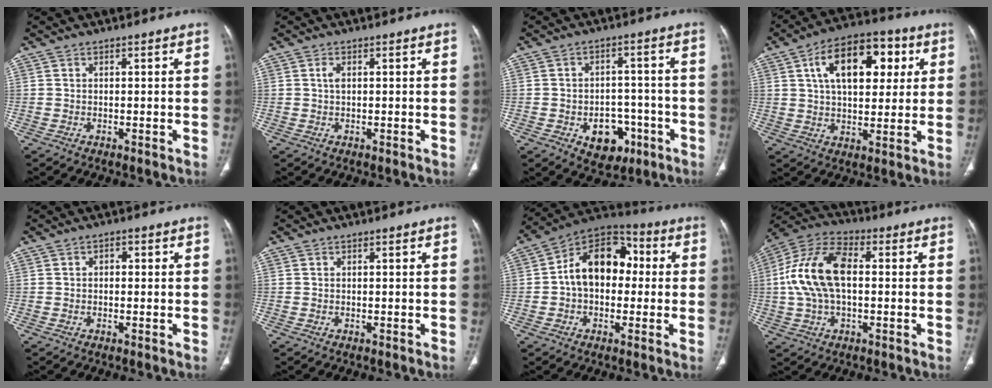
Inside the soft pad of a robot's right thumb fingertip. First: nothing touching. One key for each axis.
{"total": 1.3, "fx": 0.3, "fy": 0.7, "fz": 1.1, "tx": -0.022, "ty": 0.003, "tz": 0.006}
{"total": 9.2, "fx": -3.9, "fy": 6.6, "fz": 5.1, "tx": -0.034, "ty": 0.032, "tz": -0.043}
{"total": 16.6, "fx": 5.4, "fy": 9.2, "fz": 12.7, "tx": -0.166, "ty": 0.005, "tz": 0.081}
{"total": 1.3, "fx": 0.1, "fy": 0.9, "fz": 0.8, "tx": -0.004, "ty": 0.006, "tz": -0.003}
{"total": 0.0}
{"total": 14.8, "fx": 0.9, "fy": 10.2, "fz": 10.7, "tx": -0.137, "ty": 0.039, "tz": 0.000}
{"total": 15.3, "fx": 0.7, "fy": 8.5, "fz": 12.7, "tx": -0.256, "ty": 0.032, "tz": 0.007}